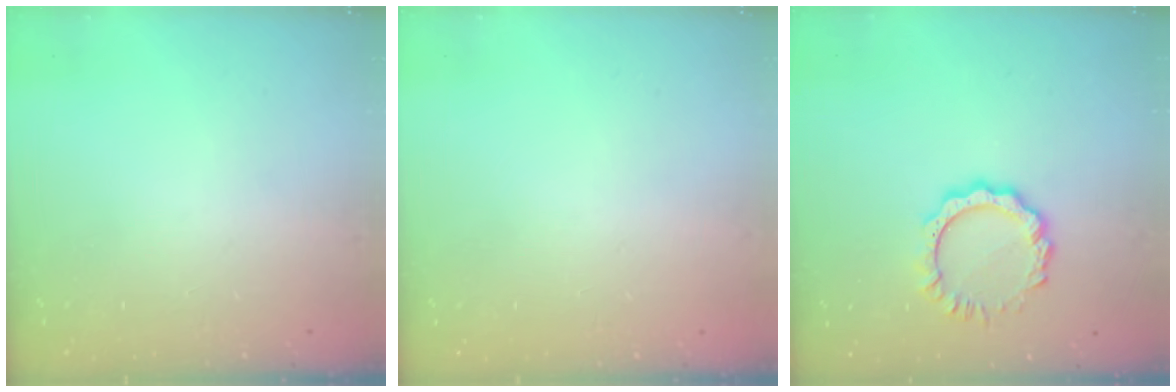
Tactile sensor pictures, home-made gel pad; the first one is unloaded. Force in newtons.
{"total": 1.6, "press": 1.6, "slide": 0.1}
{"total": 8.6, "press": 8.6, "slide": 0.6}